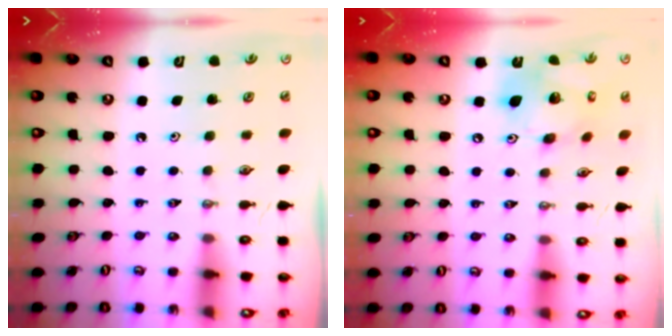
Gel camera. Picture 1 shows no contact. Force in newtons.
{"total": 16.0, "press": 15.8, "slide": 2.8}